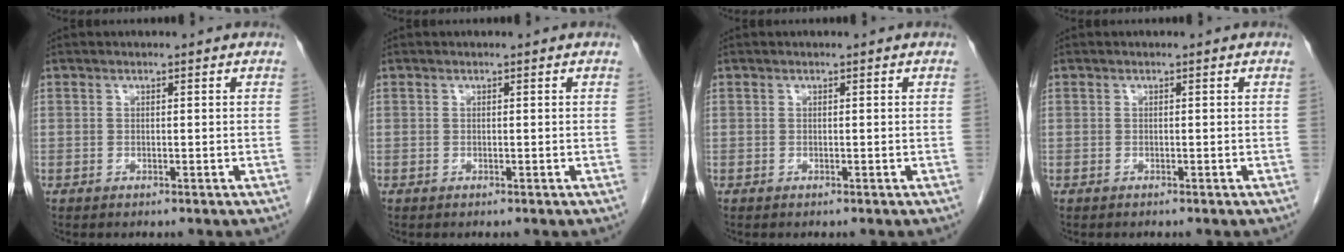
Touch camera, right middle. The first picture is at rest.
{"total": 0.0}
{"total": 0.0}
{"total": 0.0}